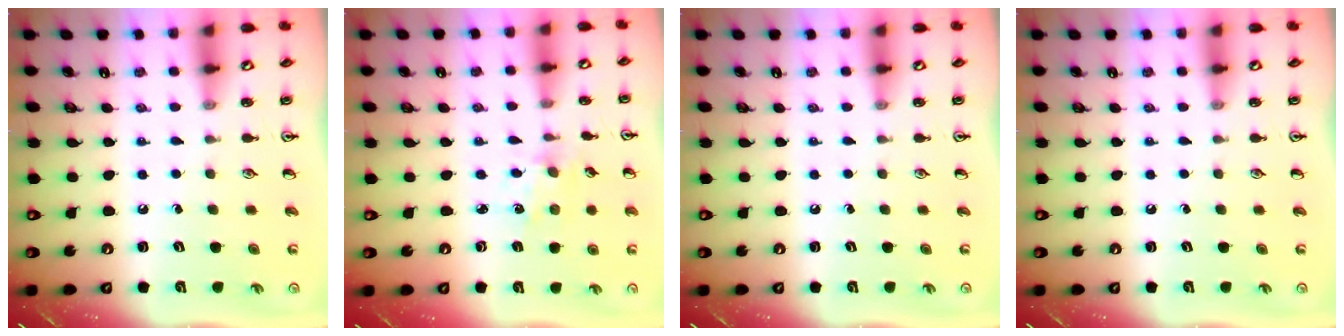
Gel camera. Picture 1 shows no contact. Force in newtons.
{"total": 1.2, "press": 1.2, "slide": 0.2}
{"total": 0.0}
{"total": 0.0}